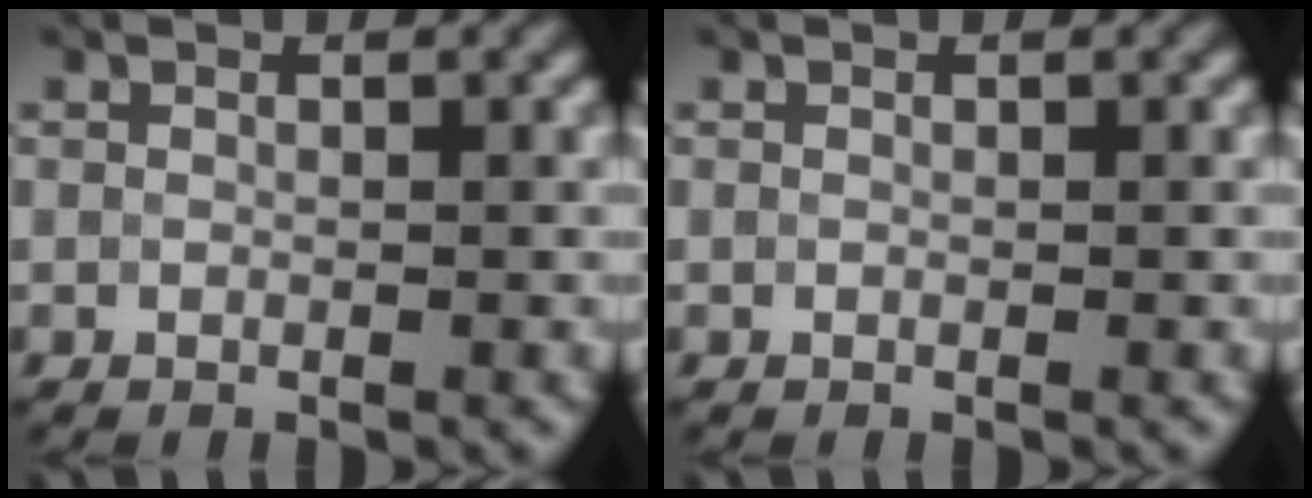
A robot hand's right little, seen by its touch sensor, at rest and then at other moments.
{"total": 0.0}